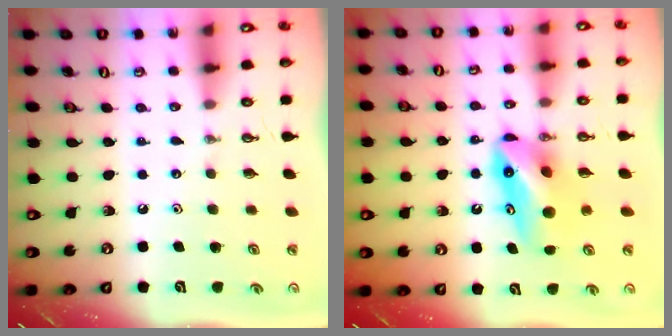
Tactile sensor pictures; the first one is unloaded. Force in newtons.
{"total": 11.2, "press": 8.9, "slide": 6.8}